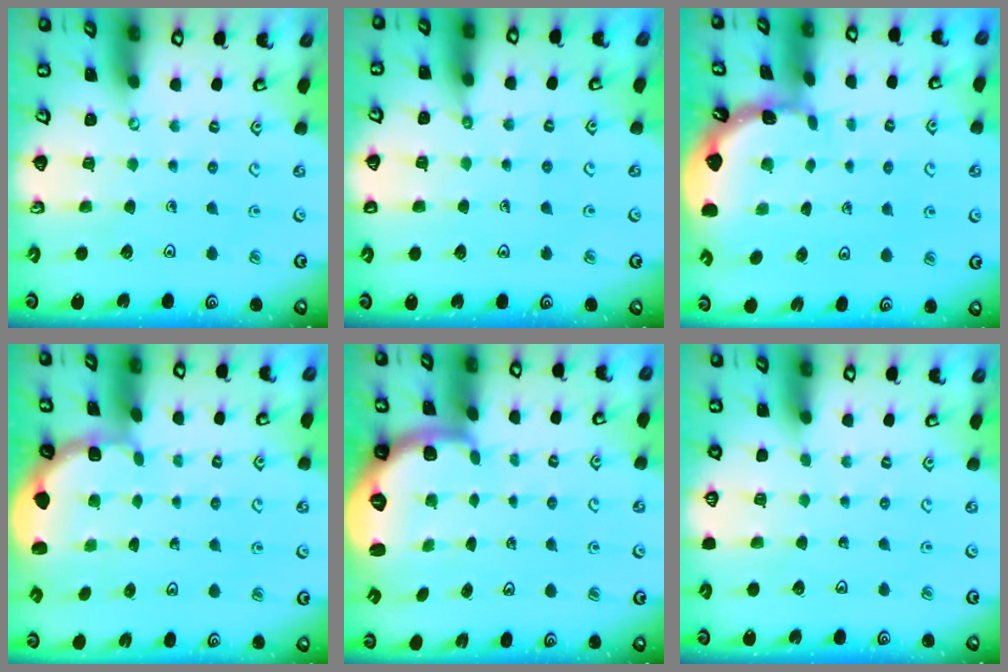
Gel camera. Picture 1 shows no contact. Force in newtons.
{"total": 2.7, "press": 2.7, "slide": 0.5}
{"total": 1.7, "press": 1.7, "slide": 0.1}
{"total": 1.9, "press": 1.7, "slide": 0.8}
{"total": 2.0, "press": 1.6, "slide": 1.2}
{"total": 0.0}